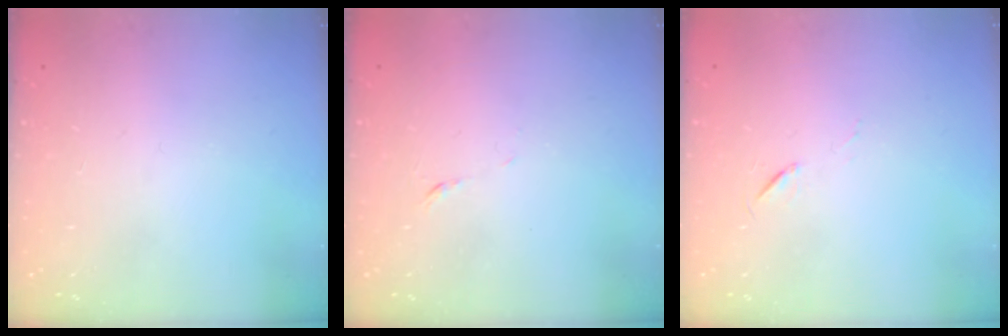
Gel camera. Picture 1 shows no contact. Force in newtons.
{"total": 4.4, "press": 4.3, "slide": 0.8}
{"total": 5.5, "press": 5.1, "slide": 2.1}